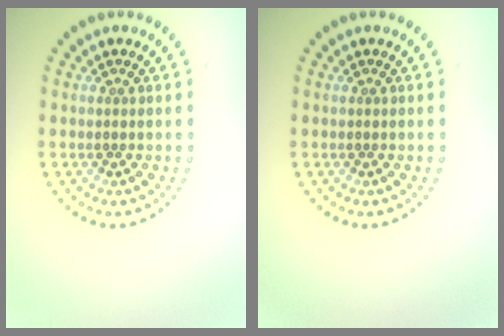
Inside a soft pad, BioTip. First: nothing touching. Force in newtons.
{"total": 0.0}